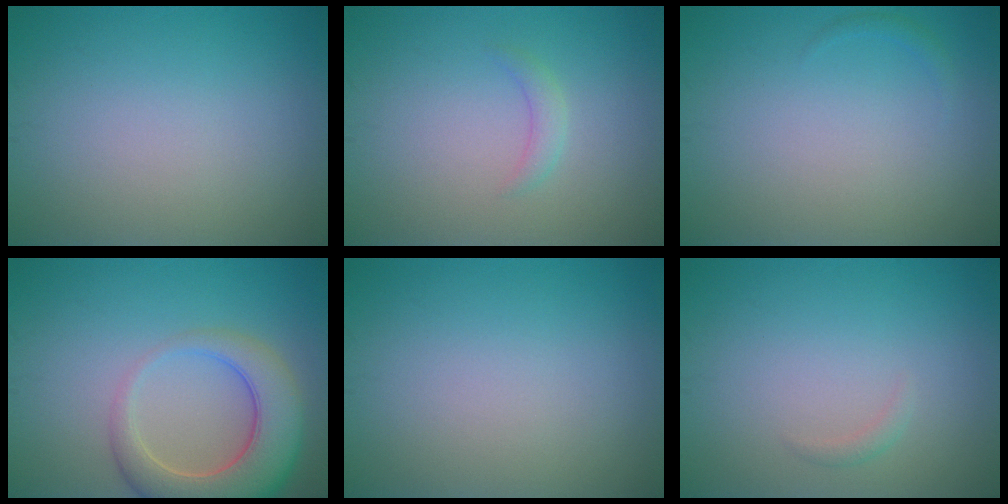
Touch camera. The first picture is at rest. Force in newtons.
{"total": 1.2, "press": 1.2, "slide": 0.1}
{"total": 0.6, "press": 0.6, "slide": 0.1}
{"total": 7.4, "press": 7.3, "slide": 0.8}
{"total": 0.0}
{"total": 0.7, "press": 0.7, "slide": 0.1}